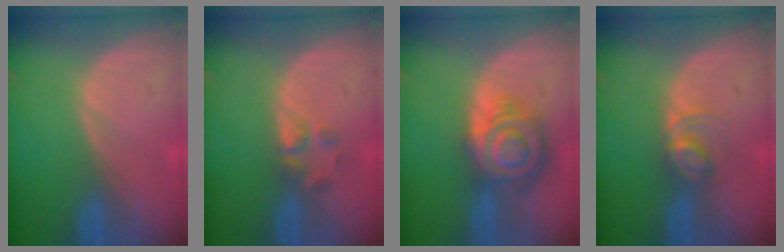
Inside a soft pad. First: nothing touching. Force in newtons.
{"total": 2.6, "press": 2.4, "slide": 0.9}
{"total": 9.0, "press": 8.9, "slide": 0.6}
{"total": 3.9, "press": 3.9, "slide": 0.4}